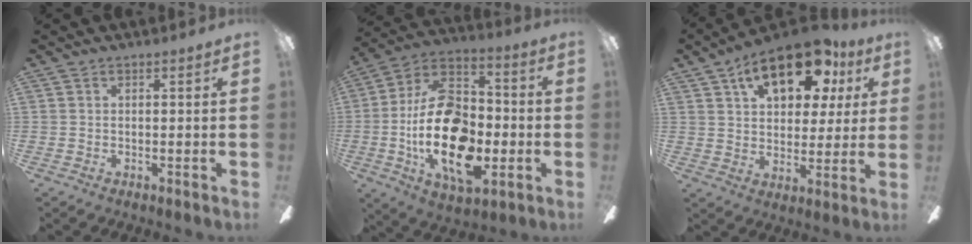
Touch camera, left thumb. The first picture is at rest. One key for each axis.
{"total": 24.0, "fx": -5.1, "fy": 14.1, "fz": 18.7, "tx": -0.358, "ty": 0.020, "tz": -0.083}
{"total": 18.7, "fx": 9.6, "fy": 10.0, "fz": 12.5, "tx": -0.177, "ty": -0.028, "tz": 0.159}